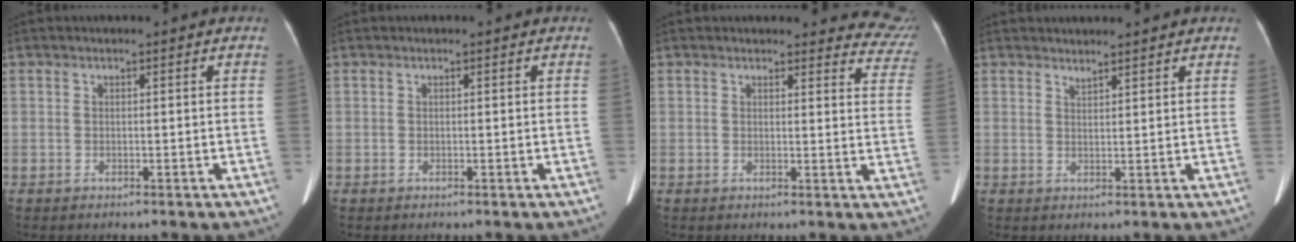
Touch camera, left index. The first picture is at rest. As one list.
[{"total": 0.0}, {"total": 12.4, "force": [12.0, 2.8, 0.8], "torque": [0.049, -0.084, 0.079]}, {"total": 2.6, "force": [2.5, 0.4, 0.5], "torque": [-0.010, -0.008, 0.029]}]